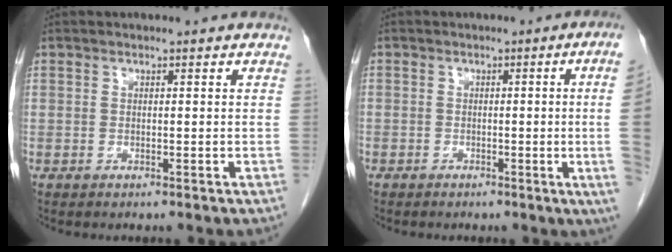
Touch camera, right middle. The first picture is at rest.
{"total": 7.4, "force": [-0.7, -2.3, 7.1], "torque": [-0.063, -0.011, -0.011]}